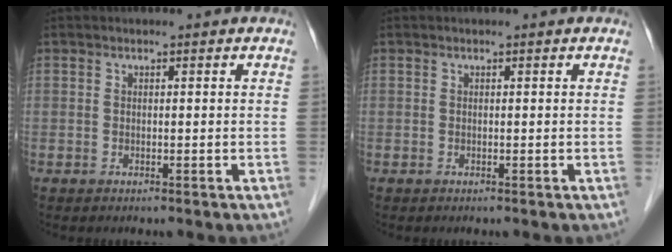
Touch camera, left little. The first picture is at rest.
{"total": 0.0}